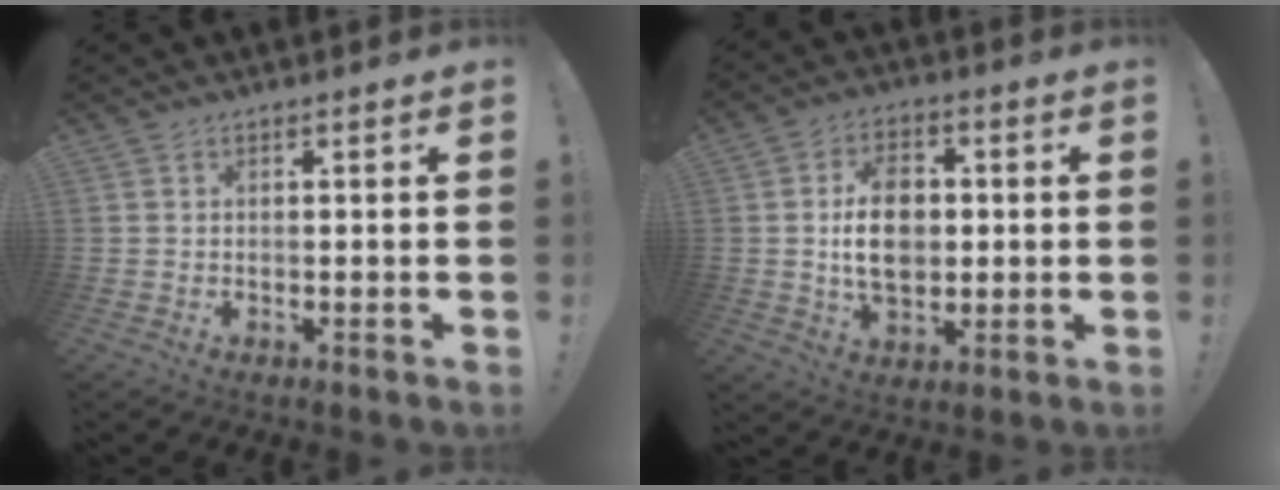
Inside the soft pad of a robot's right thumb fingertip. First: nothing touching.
{"total": 13.4, "force": [0.6, 9.2, 9.7], "torque": [-0.156, 0.002, 0.008]}